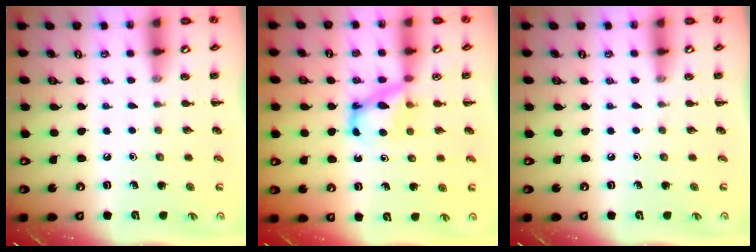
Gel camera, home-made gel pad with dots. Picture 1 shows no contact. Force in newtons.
{"total": 6.3, "press": 6.3, "slide": 0.5}
{"total": 0.0}